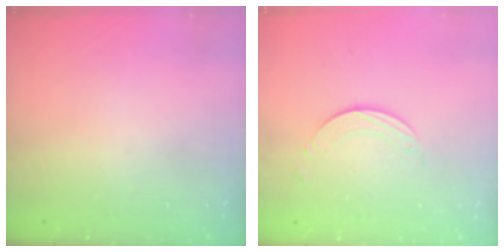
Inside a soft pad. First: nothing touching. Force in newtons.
{"total": 1.9, "press": 1.9, "slide": 0.2}